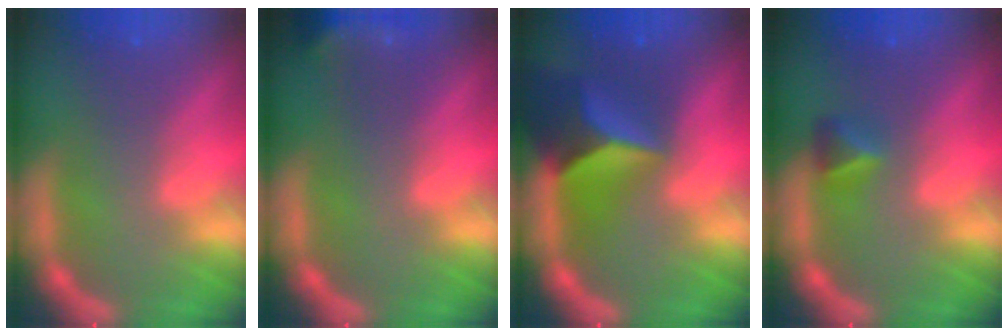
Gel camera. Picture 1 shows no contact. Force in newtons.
{"total": 6.5}
{"total": 8.4}
{"total": 1.9}